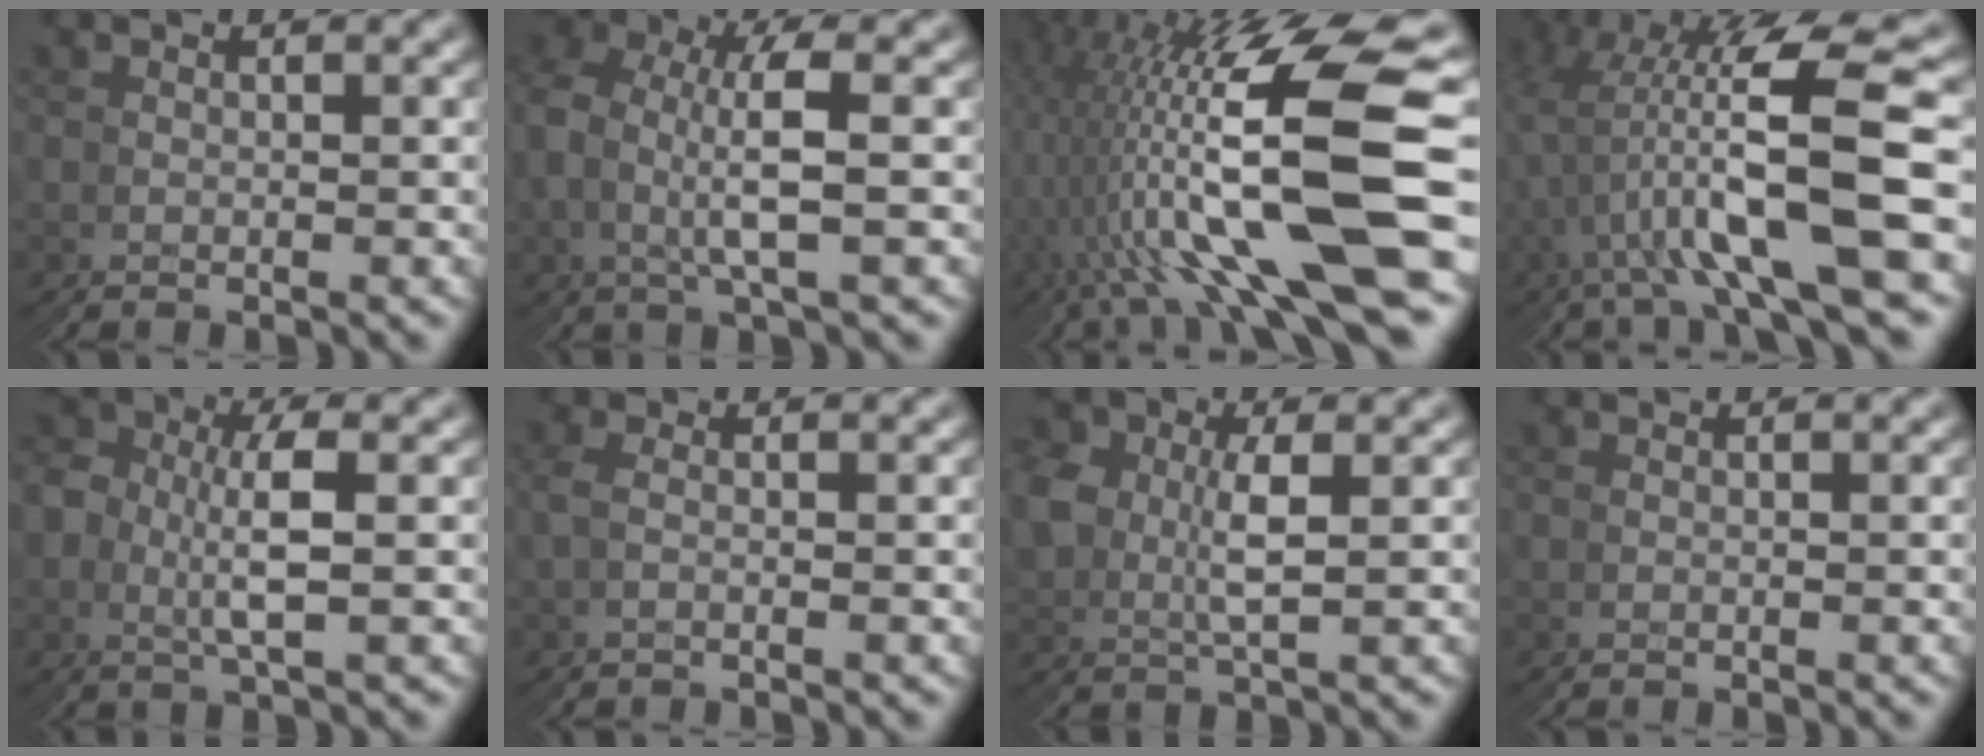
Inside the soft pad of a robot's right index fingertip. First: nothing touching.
{"total": 4.4, "force": [1.2, 2.7, 3.3], "torque": [-0.076, 0.010, 0.014]}
{"total": 13.3, "force": [0.2, 4.6, 12.5], "torque": [-0.202, 0.008, 0.006]}
{"total": 10.4, "force": [1.3, 3.4, 9.7], "torque": [-0.160, 0.026, 0.010]}
{"total": 3.1, "force": [0.2, 2.0, 2.4], "torque": [-0.043, 0.000, 0.002]}
{"total": 0.7, "force": [0.4, 0.0, -0.6], "torque": [-0.004, 0.004, 0.003]}
{"total": 3.2, "force": [1.2, 2.5, 1.6], "torque": [-0.041, -0.014, 0.028]}
{"total": 0.0}